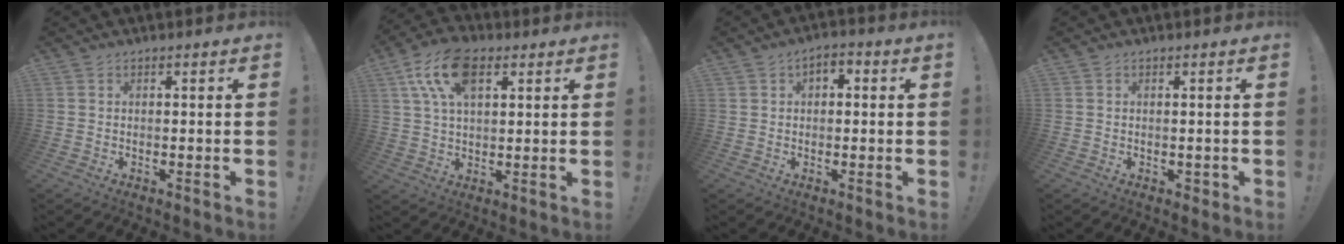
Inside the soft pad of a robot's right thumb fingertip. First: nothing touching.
{"total": 13.7, "force": [5.8, 7.5, 9.9], "torque": [-0.183, -0.008, 0.105]}
{"total": 2.5, "force": [-0.6, 1.9, 1.6], "torque": [-0.027, 0.013, -0.012]}
{"total": 1.4, "force": [-0.1, 1.2, 0.7], "torque": [-0.007, 0.002, -0.001]}